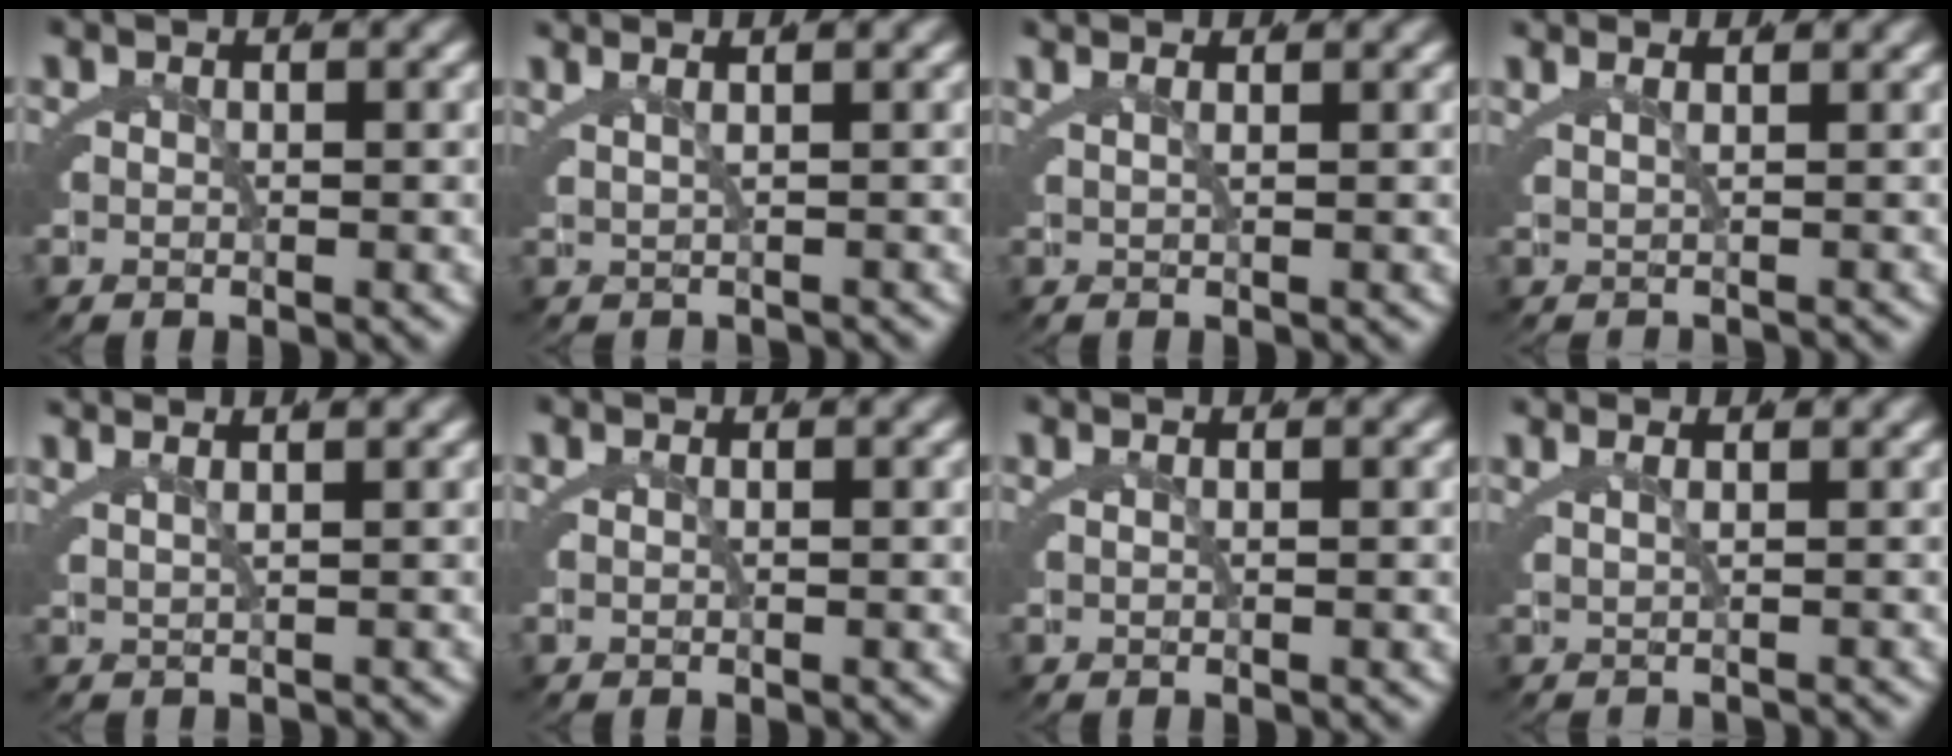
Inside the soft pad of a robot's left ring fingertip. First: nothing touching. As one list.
[{"total": 1.6, "force": [1.1, -0.8, 0.8], "torque": [0.000, 0.019, 0.015]}, {"total": 1.8, "force": [1.2, -1.2, 0.6], "torque": [0.004, 0.017, 0.015]}, {"total": 1.3, "force": [0.6, -1.1, 0.3], "torque": [0.007, 0.011, 0.011]}, {"total": 2.1, "force": [1.8, -0.7, 1.0], "torque": [-0.001, 0.021, 0.024]}, {"total": 0.6, "force": [-0.1, -0.6, 0.0], "torque": [0.005, 0.005, -0.003]}, {"total": 0.9, "force": [0.1, -0.8, 0.0], "torque": [0.009, 0.007, 0.001]}, {"total": 1.3, "force": [0.1, -1.2, 0.2], "torque": [0.008, 0.009, 0.005]}]